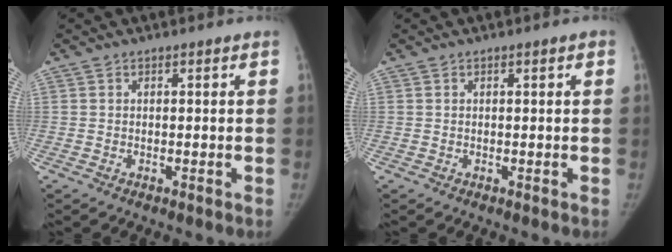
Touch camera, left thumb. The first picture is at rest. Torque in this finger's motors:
{"motor_torque": [-0.06, 0.01, -0.09, 0.49, -0.04]}